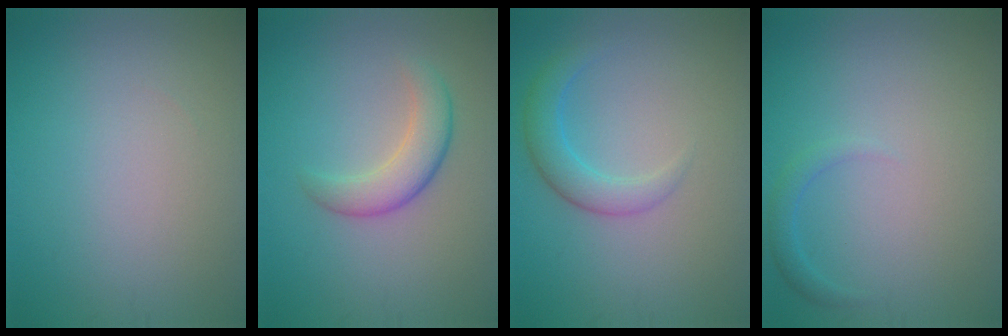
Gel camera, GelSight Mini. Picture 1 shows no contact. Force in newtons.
{"total": 3.4, "press": 3.3, "slide": 0.2}
{"total": 2.8, "press": 2.8, "slide": 0.1}
{"total": 1.2, "press": 1.2, "slide": 0.1}